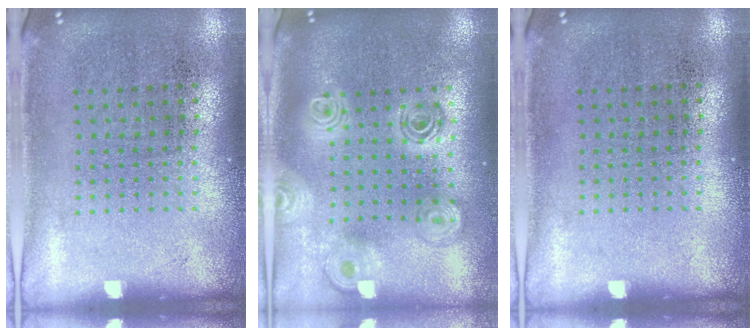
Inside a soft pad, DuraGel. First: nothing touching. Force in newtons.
{"total": 2.2, "press": 1.8, "slide": 1.4}
{"total": 0.0}